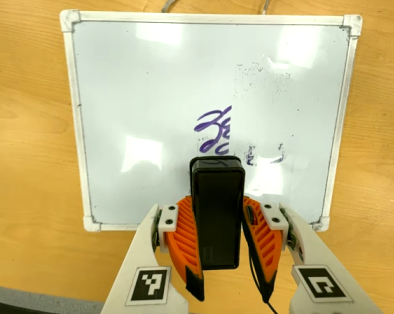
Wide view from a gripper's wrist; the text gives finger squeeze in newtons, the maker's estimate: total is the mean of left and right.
{"total": 5.9, "left": 5.3, "right": 6.5}